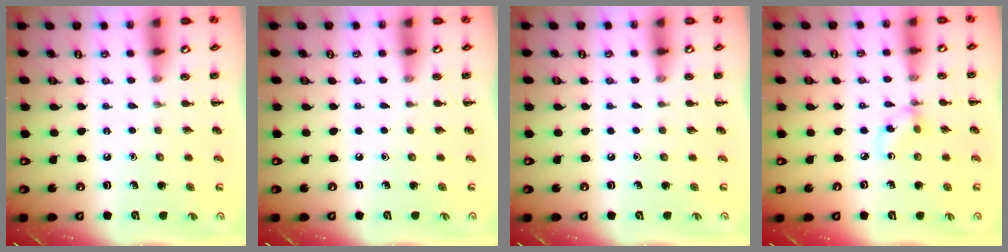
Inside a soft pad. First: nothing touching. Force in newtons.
{"total": 0.0}
{"total": 0.0}
{"total": 2.9, "press": 2.9, "slide": 0.3}